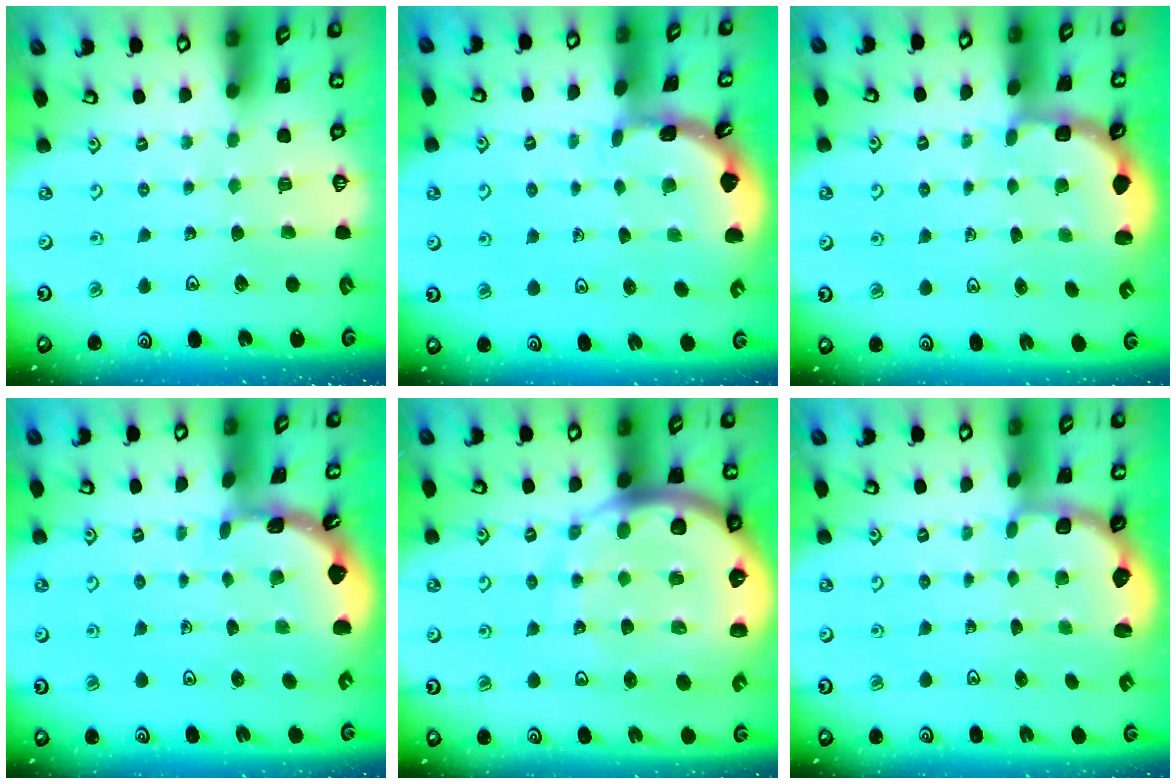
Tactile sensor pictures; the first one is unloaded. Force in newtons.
{"total": 1.7, "press": 1.6, "slide": 0.1}
{"total": 2.8, "press": 2.5, "slide": 1.4}
{"total": 1.6, "press": 1.6, "slide": 0.1}
{"total": 17.4, "press": 17.3, "slide": 2.0}
{"total": 2.9, "press": 2.4, "slide": 1.6}